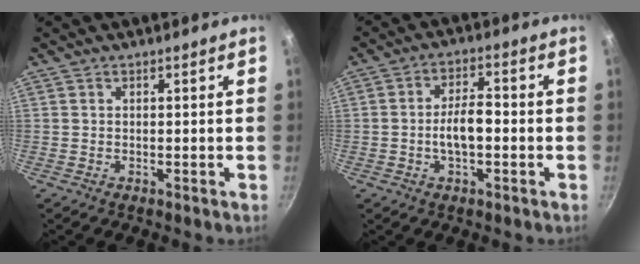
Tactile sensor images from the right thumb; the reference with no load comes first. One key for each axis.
{"total": 6.6, "fx": -1.3, "fy": 3.1, "fz": 5.7, "tx": -0.091, "ty": 0.025, "tz": -0.027}